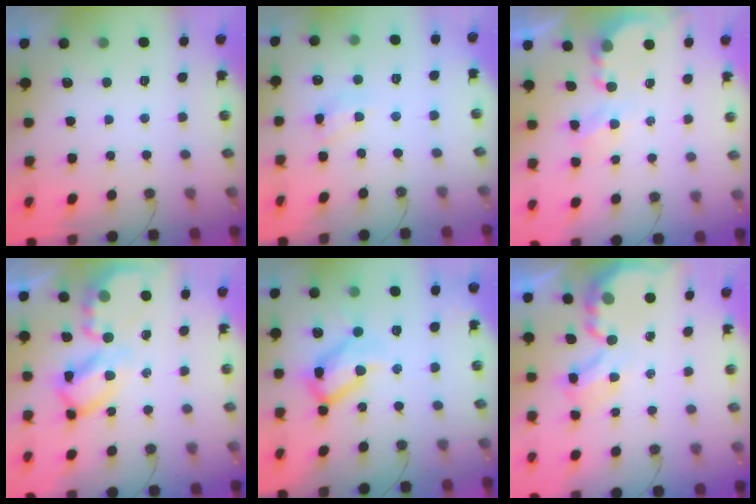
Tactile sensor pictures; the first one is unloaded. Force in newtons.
{"total": 7.8, "press": 7.8, "slide": 0.6}
{"total": 3.8, "press": 3.8, "slide": 0.4}
{"total": 13.2, "press": 13.1, "slide": 1.2}
{"total": 18.0, "press": 17.9, "slide": 1.3}
{"total": 4.8, "press": 4.8, "slide": 0.3}